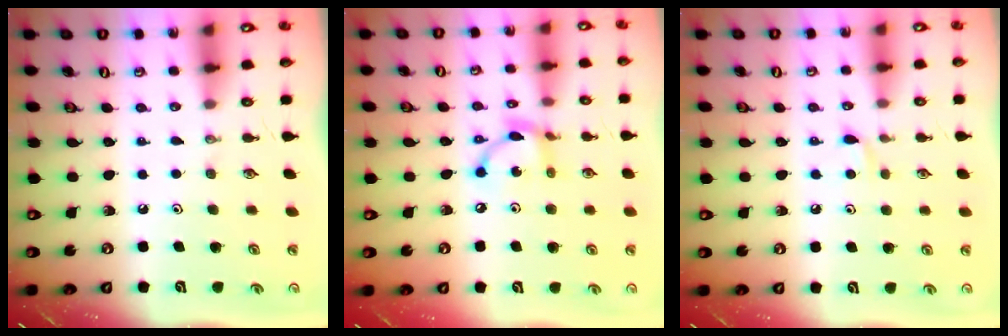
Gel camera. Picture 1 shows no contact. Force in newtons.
{"total": 8.8, "press": 8.8, "slide": 0.3}
{"total": 5.0, "press": 4.9, "slide": 0.6}